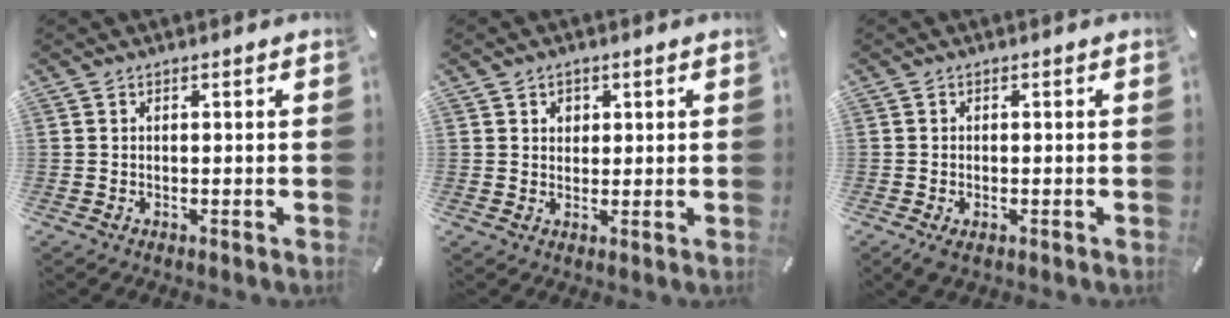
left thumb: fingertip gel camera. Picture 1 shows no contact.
{"total": 2.4, "force": [1.0, 2.1, 0.6], "torque": [0.002, -0.002, 0.013]}
{"total": 1.6, "force": [-0.6, 0.7, 1.2], "torque": [-0.020, 0.001, -0.010]}